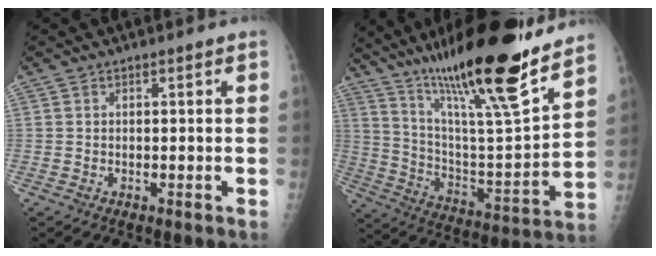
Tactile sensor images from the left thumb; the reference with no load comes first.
{"total": 27.6, "force": [20.0, 3.8, 18.7], "torque": [-0.288, -0.077, 0.340]}